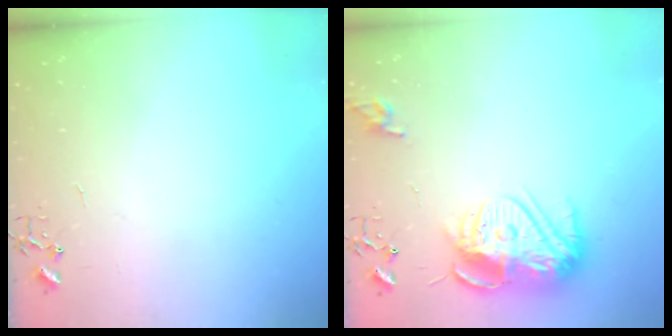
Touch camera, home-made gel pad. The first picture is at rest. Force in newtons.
{"total": 15.3, "press": 15.3, "slide": 0.9}